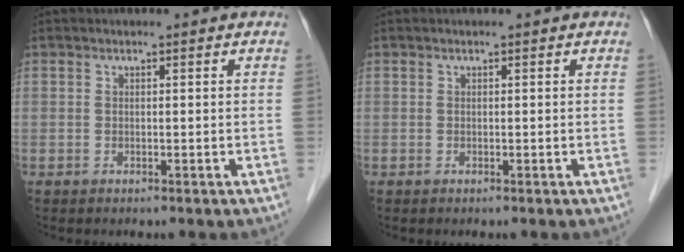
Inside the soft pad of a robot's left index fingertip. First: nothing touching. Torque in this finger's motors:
{"motor_torque": [0.00, 0.00, 0.00, 0.00]}